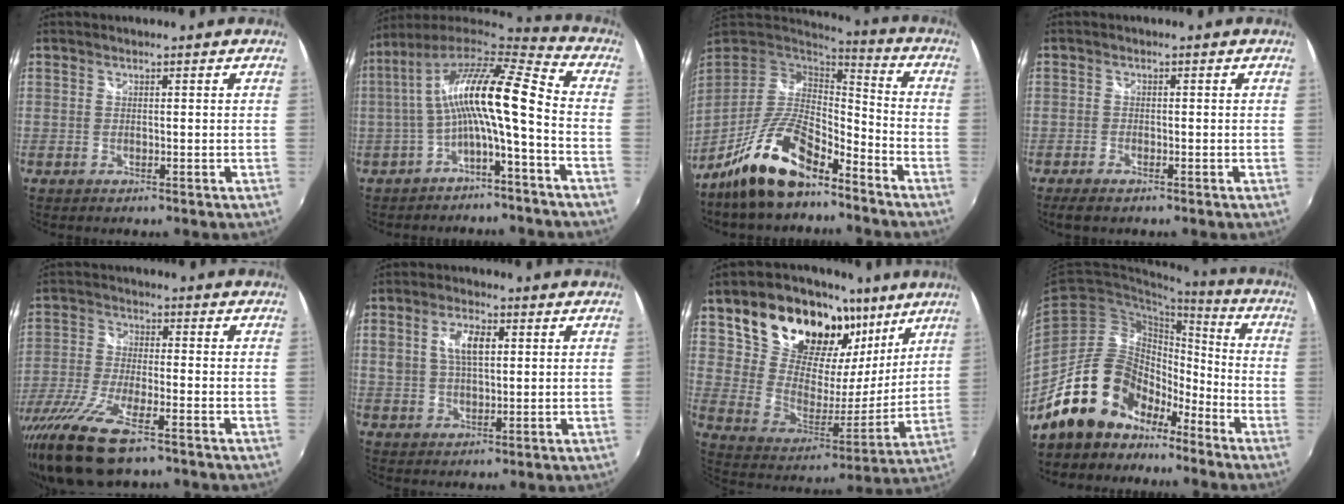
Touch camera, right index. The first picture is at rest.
{"total": 15.3, "force": [-1.1, 2.2, 15.1], "torque": [-0.280, 0.016, -0.024]}
{"total": 15.9, "force": [-11.2, 5.1, 10.1], "torque": [-0.211, -0.010, -0.207]}
{"total": 3.1, "force": [-2.3, 1.1, 1.7], "torque": [-0.044, -0.010, -0.043]}
{"total": 16.4, "force": [-11.2, 4.2, 11.3], "torque": [-0.242, -0.056, -0.214]}
{"total": 6.8, "force": [1.8, 3.6, 5.5], "torque": [-0.100, 0.010, 0.034]}
{"total": 25.1, "force": [14.7, 14.9, 13.9], "torque": [-0.246, 0.036, 0.262]}
{"total": 16.8, "force": [-12.2, 10.0, 5.9], "torque": [-0.123, 0.038, -0.203]}